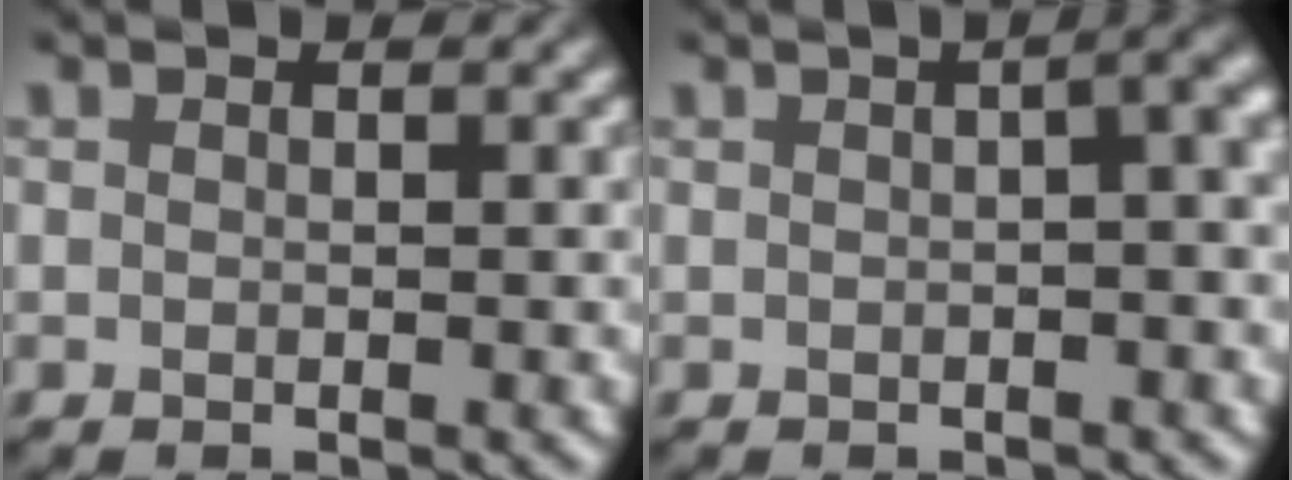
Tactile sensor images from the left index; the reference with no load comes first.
{"total": 6.7, "force": [1.2, 3.1, 5.8], "torque": [-0.032, 0.031, -0.004]}